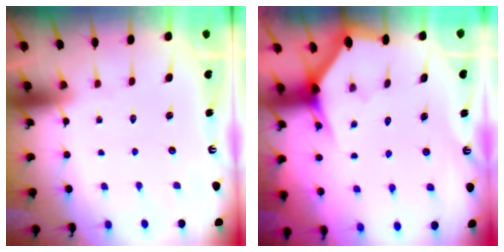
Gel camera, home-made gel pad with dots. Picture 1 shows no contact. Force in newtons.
{"total": 2.6, "press": 2.6, "slide": 0.1}